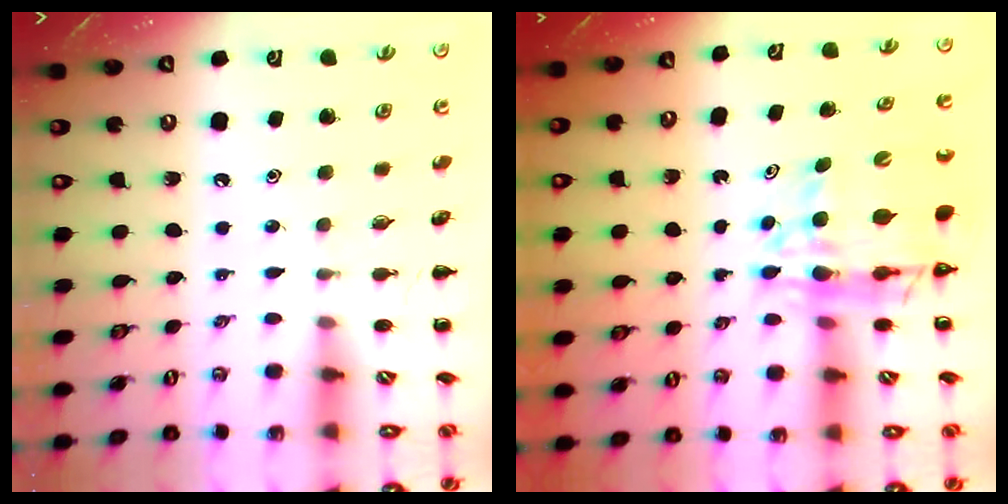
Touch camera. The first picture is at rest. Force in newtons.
{"total": 13.8, "press": 13.2, "slide": 4.0}